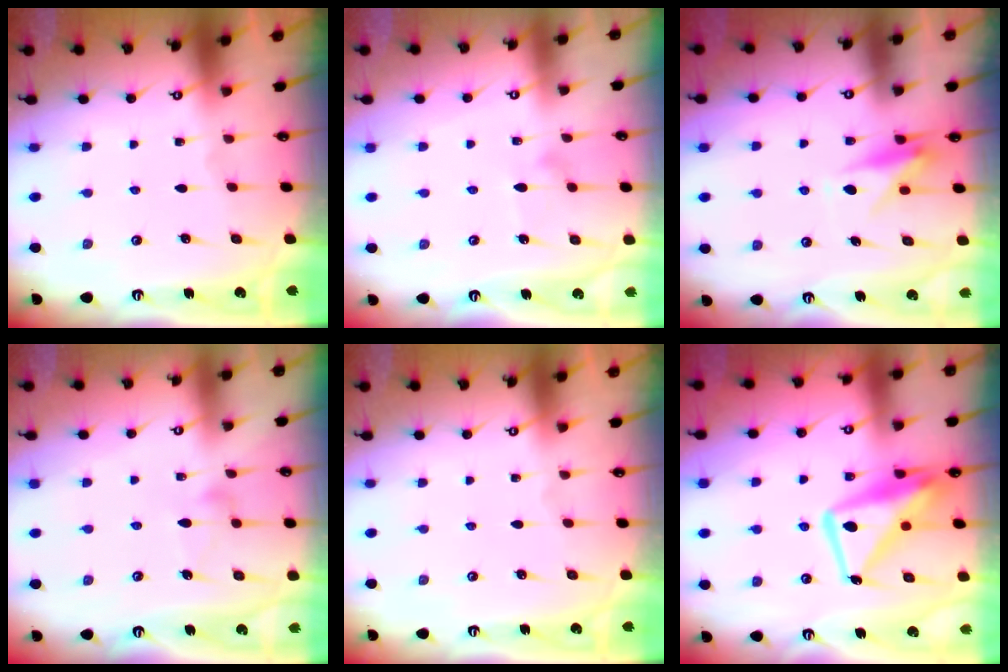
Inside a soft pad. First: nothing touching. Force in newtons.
{"total": 7.4, "press": 7.4, "slide": 0.3}
{"total": 8.2, "press": 8.2, "slide": 0.6}
{"total": 7.1, "press": 7.1, "slide": 0.3}
{"total": 0.0}
{"total": 14.6, "press": 14.5, "slide": 1.3}